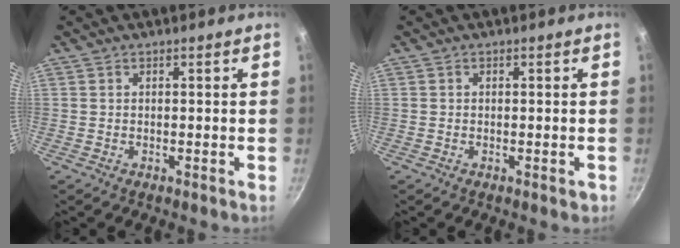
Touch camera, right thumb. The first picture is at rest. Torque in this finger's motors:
{"motor_torque": [-0.30, 0.01, -0.20, 0.13, -0.03]}